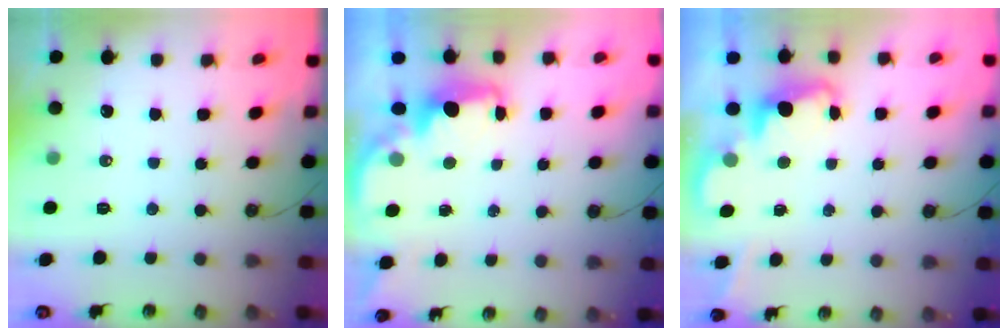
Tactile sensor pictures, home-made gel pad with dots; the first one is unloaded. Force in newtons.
{"total": 2.8, "press": 2.6, "slide": 0.9}
{"total": 2.4, "press": 2.4, "slide": 0.5}